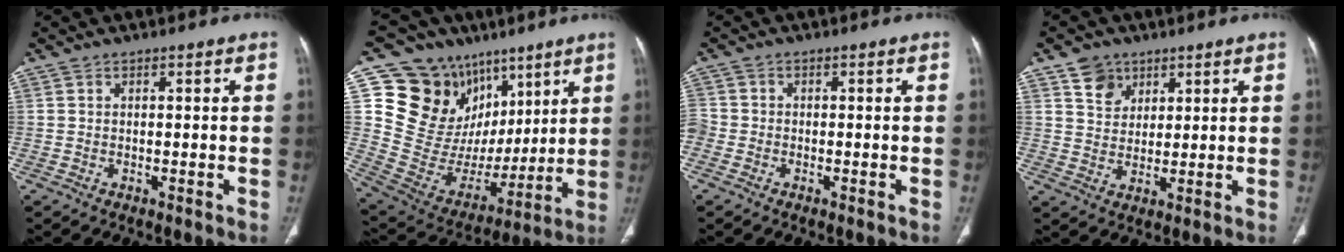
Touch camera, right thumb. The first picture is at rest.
{"total": 23.1, "force": [10.5, 18.0, 10.1], "torque": [-0.119, -0.006, 0.208]}
{"total": 3.2, "force": [-0.9, 2.7, 1.4], "torque": [-0.038, 0.006, -0.022]}
{"total": 5.8, "force": [3.5, 4.3, 1.7], "torque": [-0.006, -0.022, 0.066]}